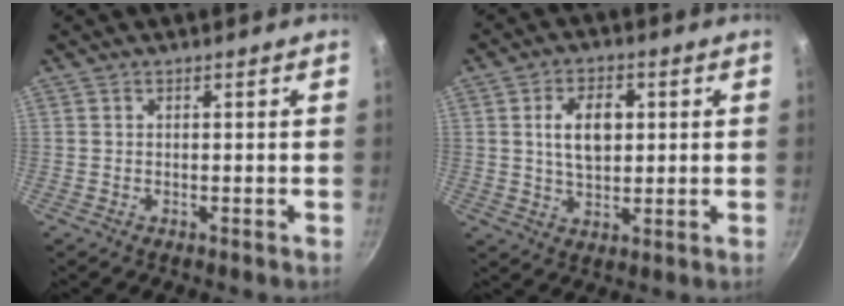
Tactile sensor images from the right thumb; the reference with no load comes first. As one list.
[{"total": 8.5, "force": [1.5, 5.3, 6.4], "torque": [-0.093, -0.001, 0.025]}]